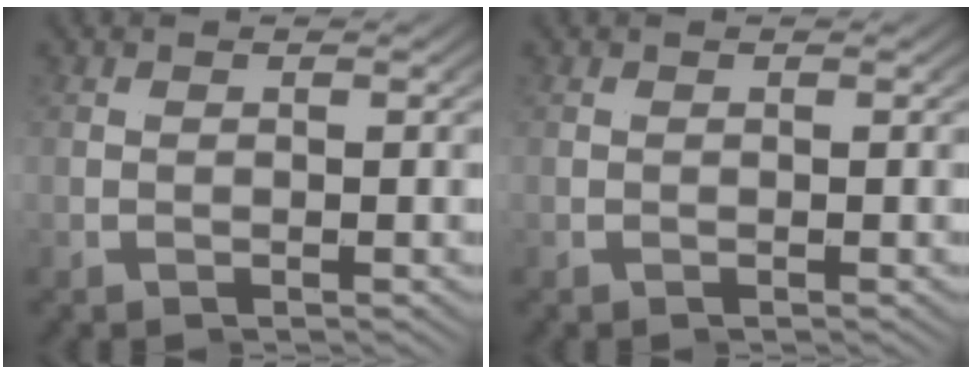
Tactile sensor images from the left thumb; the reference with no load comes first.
{"total": 0.0}